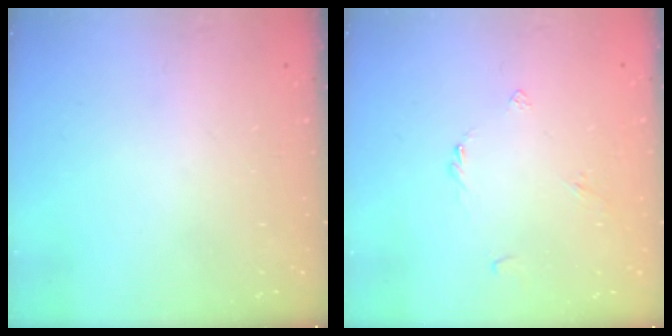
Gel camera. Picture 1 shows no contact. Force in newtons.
{"total": 2.4, "press": 2.4, "slide": 0.5}